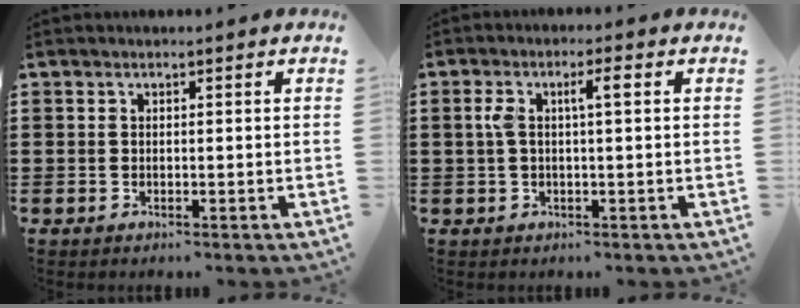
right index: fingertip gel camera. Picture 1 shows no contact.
{"total": 3.9, "force": [0.6, 0.9, 3.7], "torque": [-0.072, 0.001, 0.003]}